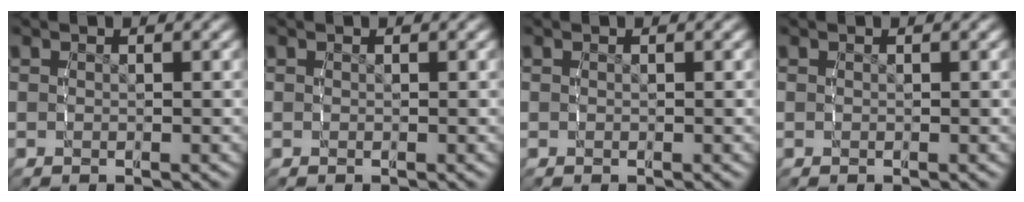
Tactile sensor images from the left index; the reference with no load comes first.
{"total": 0.0}
{"total": 0.0}
{"total": 0.0}